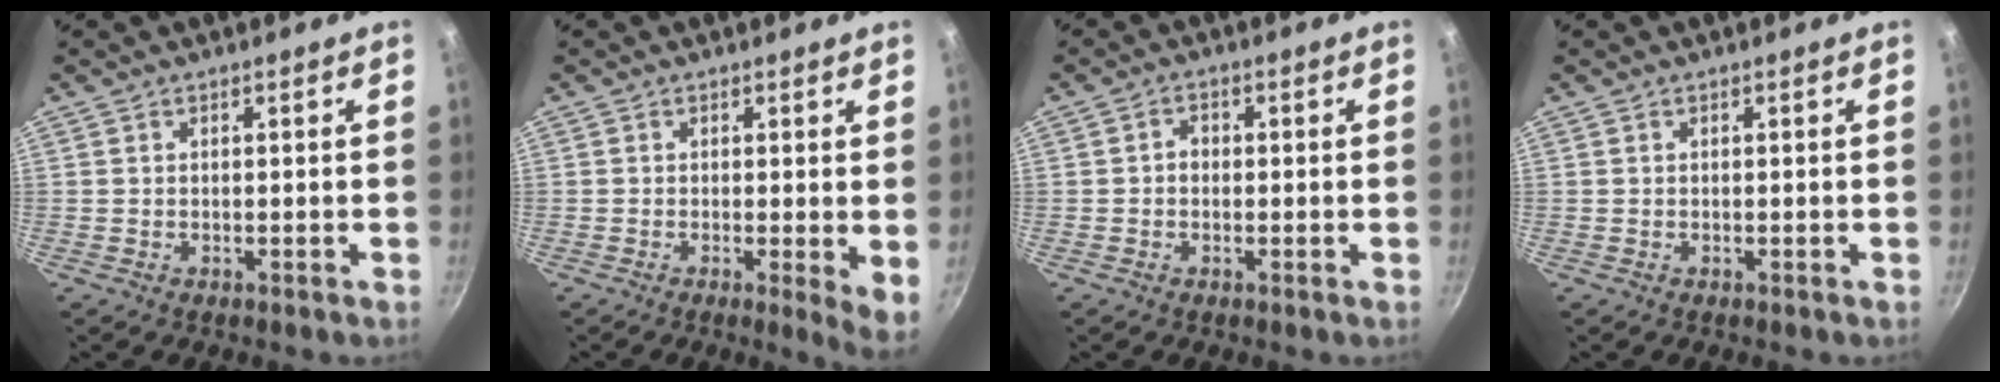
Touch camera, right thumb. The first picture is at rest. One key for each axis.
{"total": 4.6, "fx": -0.1, "fy": 1.2, "fz": 4.5, "tx": -0.052, "ty": -0.015, "tz": -0.004}
{"total": 2.1, "fx": -0.2, "fy": 1.8, "fz": 1.2, "tx": -0.010, "ty": 0.008, "tz": -0.005}
{"total": 0.0}